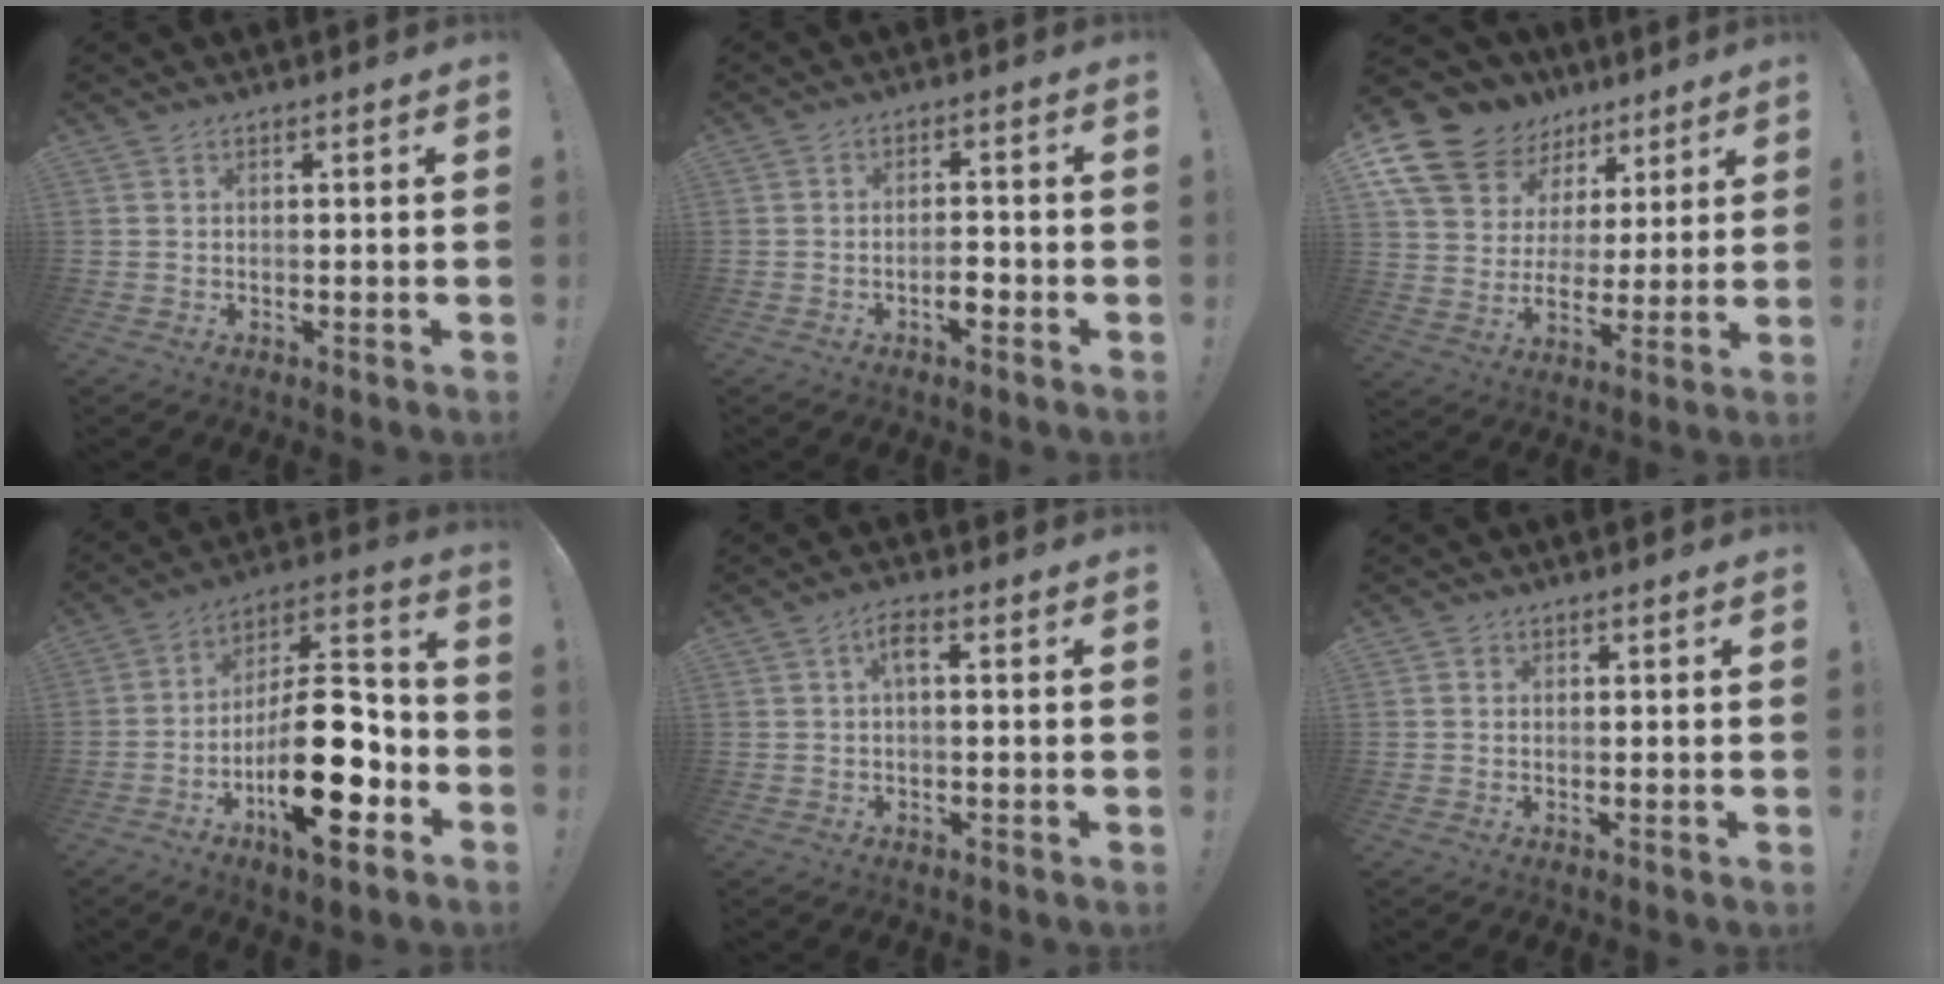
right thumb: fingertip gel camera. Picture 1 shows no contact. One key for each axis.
{"total": 3.6, "fx": -1.8, "fy": 1.4, "fz": 2.8, "tx": -0.038, "ty": 0.008, "tz": -0.032}
{"total": 15.4, "fx": 9.9, "fy": 10.4, "fz": 5.6, "tx": -0.104, "ty": -0.066, "tz": 0.198}
{"total": 23.5, "fx": -7.9, "fy": 9.3, "fz": 20.1, "tx": -0.346, "ty": 0.047, "tz": -0.120}
{"total": 3.7, "fx": 0.6, "fy": 1.3, "fz": 3.4, "tx": -0.066, "ty": 0.010, "tz": 0.007}
{"total": 0.6, "fx": 0.1, "fy": 0.6, "fz": 0.0, "tx": -0.005, "ty": 0.004, "tz": 0.002}